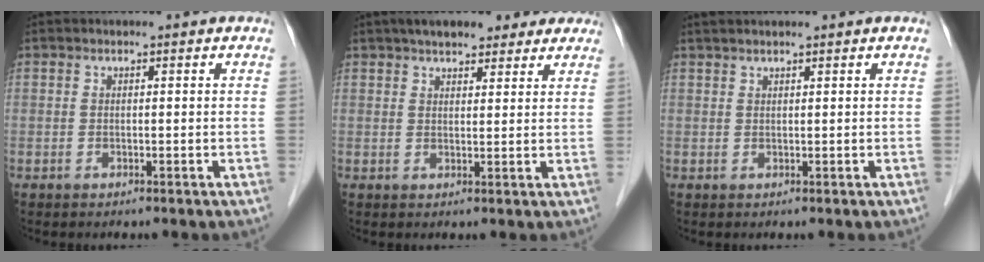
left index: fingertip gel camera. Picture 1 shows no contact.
{"total": 9.2, "force": [7.3, 3.3, 4.6], "torque": [-0.053, 0.028, 0.099]}
{"total": 2.7, "force": [2.3, -0.1, 1.3], "torque": [-0.018, 0.024, 0.043]}